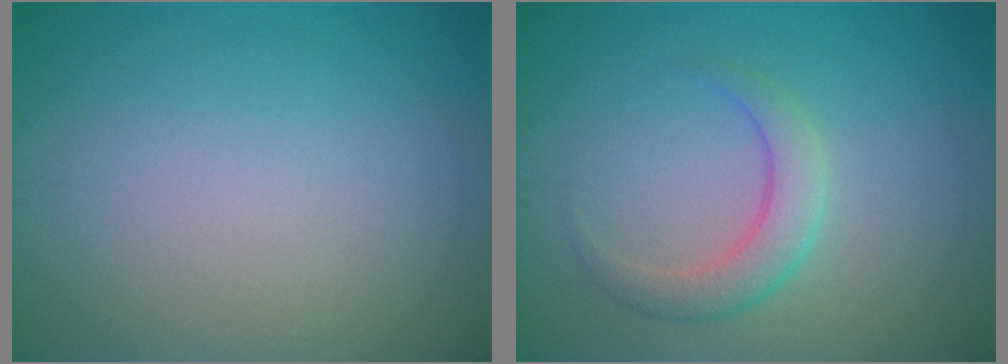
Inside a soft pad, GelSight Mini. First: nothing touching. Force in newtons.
{"total": 2.8, "press": 2.8, "slide": 0.1}